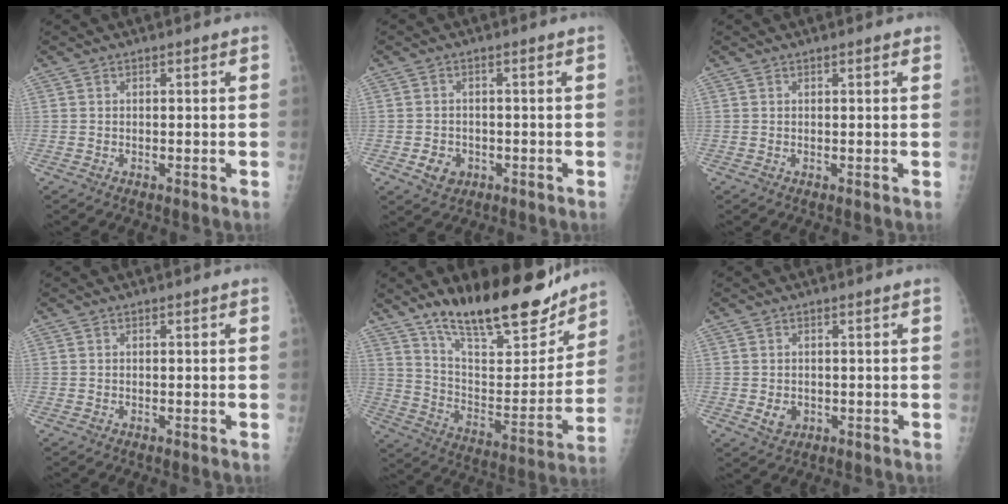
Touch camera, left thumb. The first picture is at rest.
{"total": 3.5, "force": [-1.1, 2.9, 1.6], "torque": [-0.018, 0.003, -0.010]}
{"total": 0.9, "force": [0.6, 0.2, 0.7], "torque": [-0.010, 0.000, 0.006]}
{"total": 0.0}
{"total": 24.6, "force": [18.5, 7.8, 14.2], "torque": [-0.180, -0.089, 0.301]}
{"total": 2.4, "force": [-0.1, 1.9, 1.5], "torque": [-0.019, -0.002, 0.005]}